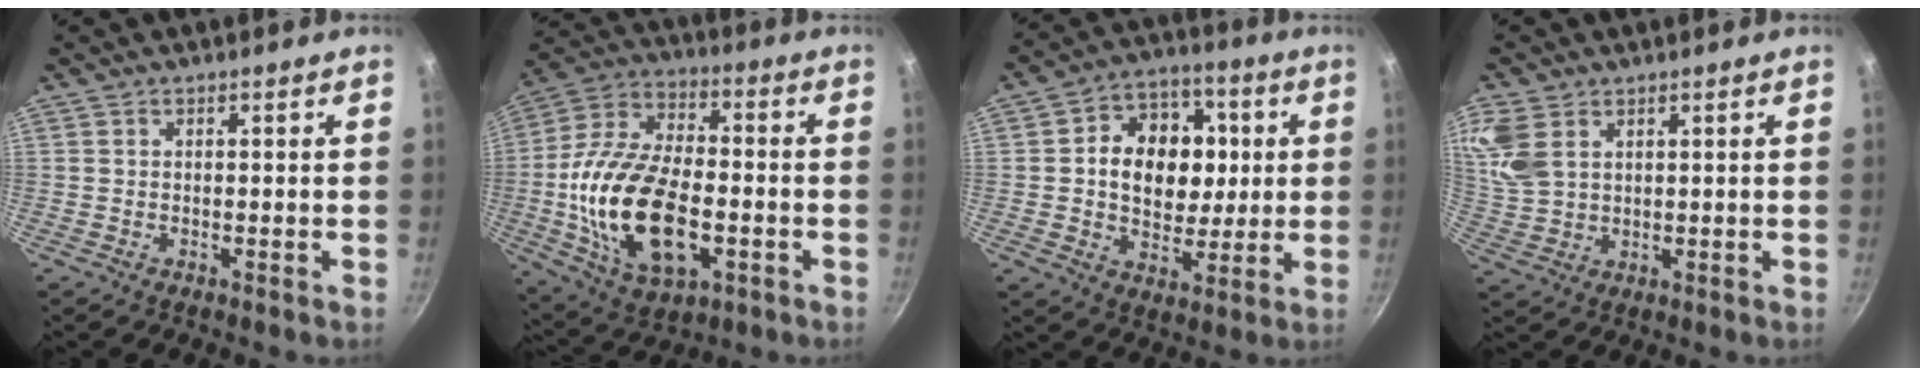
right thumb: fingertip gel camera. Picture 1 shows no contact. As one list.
[{"total": 23.4, "force": [-4.3, 13.0, 19.0], "torque": [-0.358, 0.025, -0.075]}, {"total": 15.6, "force": [1.8, 12.1, 9.7], "torque": [-0.106, 0.012, 0.022]}, {"total": 9.0, "force": [4.1, 5.8, 5.5], "torque": [-0.110, -0.008, 0.090]}]